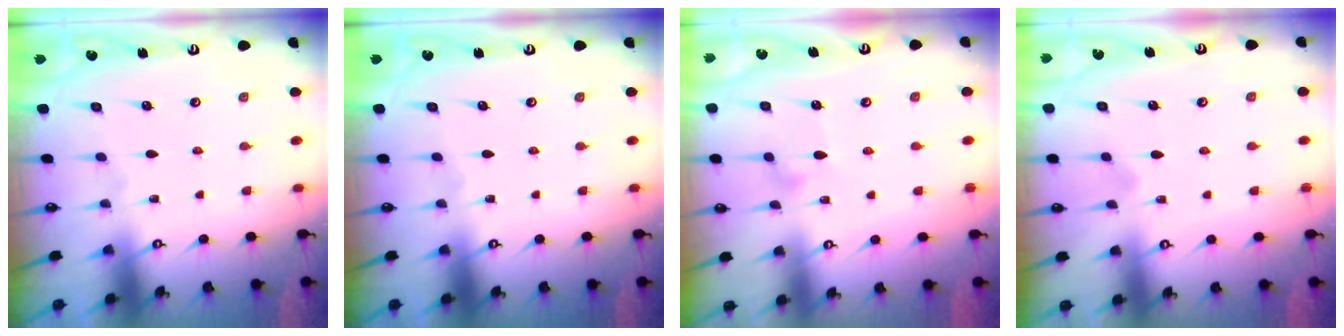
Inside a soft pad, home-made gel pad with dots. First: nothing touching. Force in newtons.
{"total": 0.0}
{"total": 8.1, "press": 8.0, "slide": 0.4}
{"total": 7.0, "press": 7.0, "slide": 0.5}